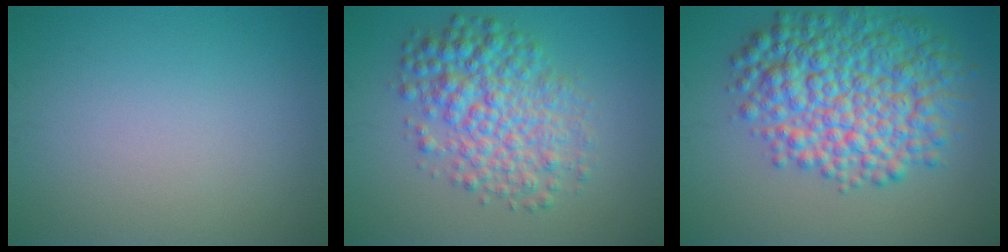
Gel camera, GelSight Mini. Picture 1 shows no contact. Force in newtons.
{"total": 6.1, "press": 6.1, "slide": 0.0}
{"total": 9.7, "press": 9.7, "slide": 0.1}